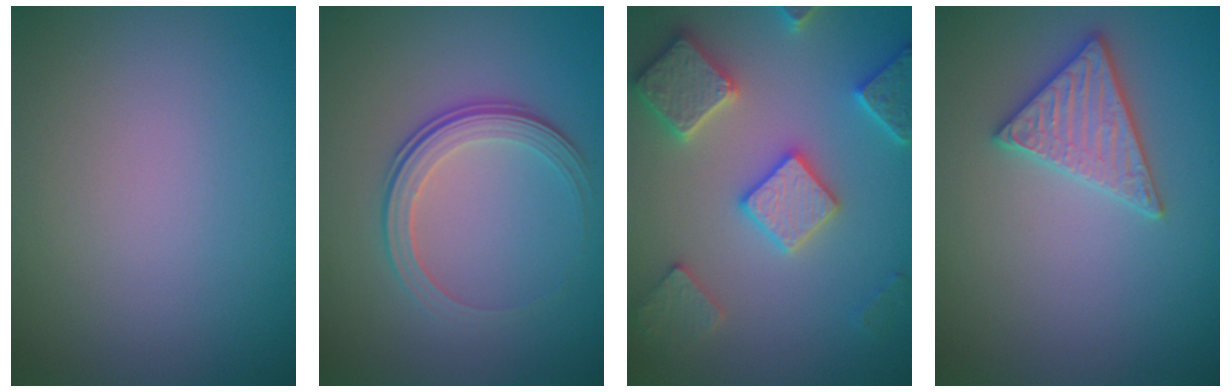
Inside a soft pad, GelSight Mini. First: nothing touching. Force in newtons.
{"total": 3.5, "press": 2.6, "slide": 2.4}
{"total": 5.7, "press": 5.6, "slide": 1.3}
{"total": 3.0, "press": 3.0, "slide": 0.2}